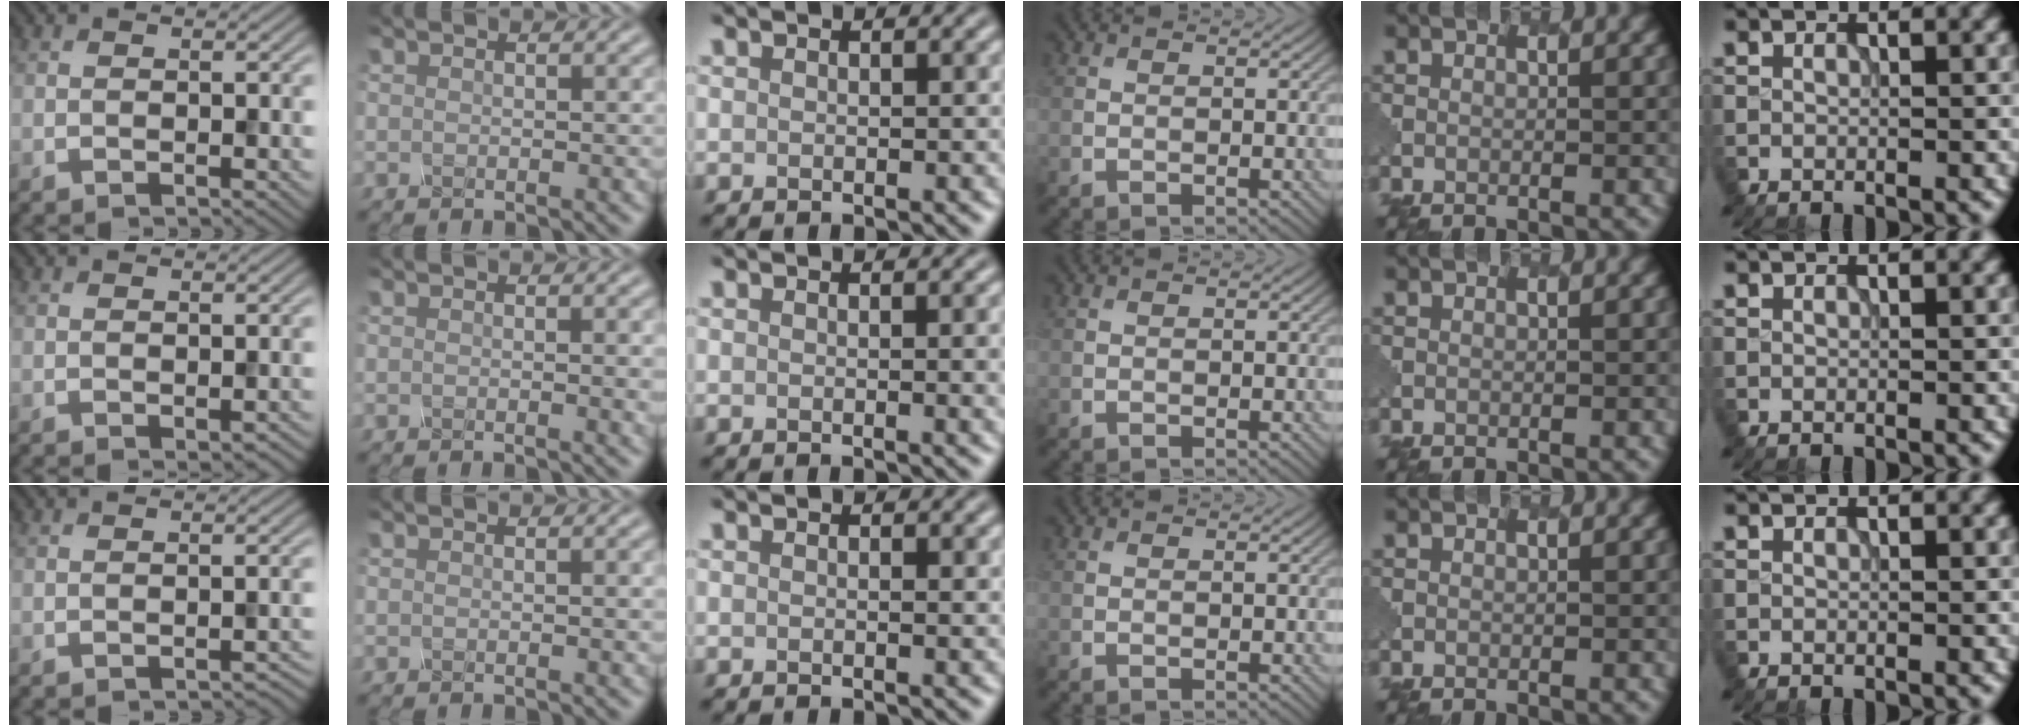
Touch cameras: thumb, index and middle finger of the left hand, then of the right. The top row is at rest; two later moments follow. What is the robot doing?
{"motion": "screw", "object": "spray bottle"}